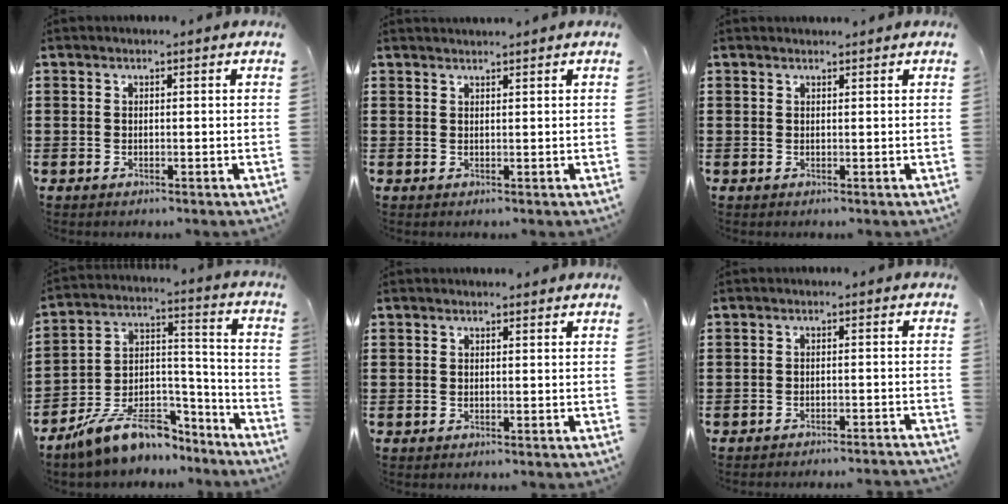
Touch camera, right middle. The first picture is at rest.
{"total": 1.2, "force": [1.2, -0.3, 0.1], "torque": [-0.002, -0.003, 0.023]}
{"total": 0.8, "force": [0.8, -0.1, 0.0], "torque": [-0.001, -0.001, 0.016]}
{"total": 9.9, "force": [-8.2, 4.1, 3.8], "torque": [-0.080, 0.019, -0.157]}
{"total": 0.0}
{"total": 2.0, "force": [-2.0, -0.3, 0.2], "torque": [-0.004, 0.004, -0.041]}